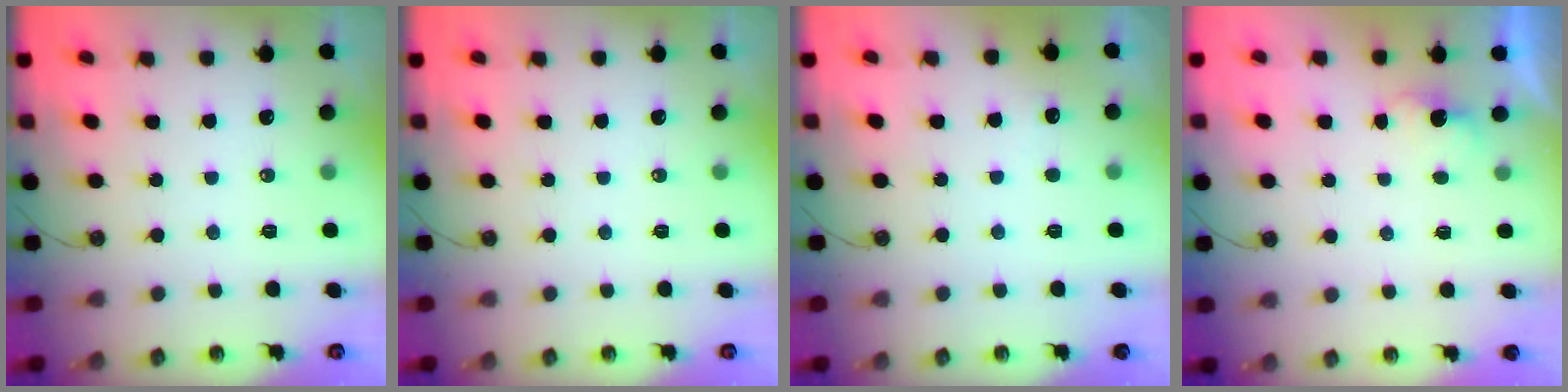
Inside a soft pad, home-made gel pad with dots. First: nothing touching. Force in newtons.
{"total": 0.0}
{"total": 1.9, "press": 1.7, "slide": 0.9}
{"total": 1.7, "press": 1.5, "slide": 0.8}